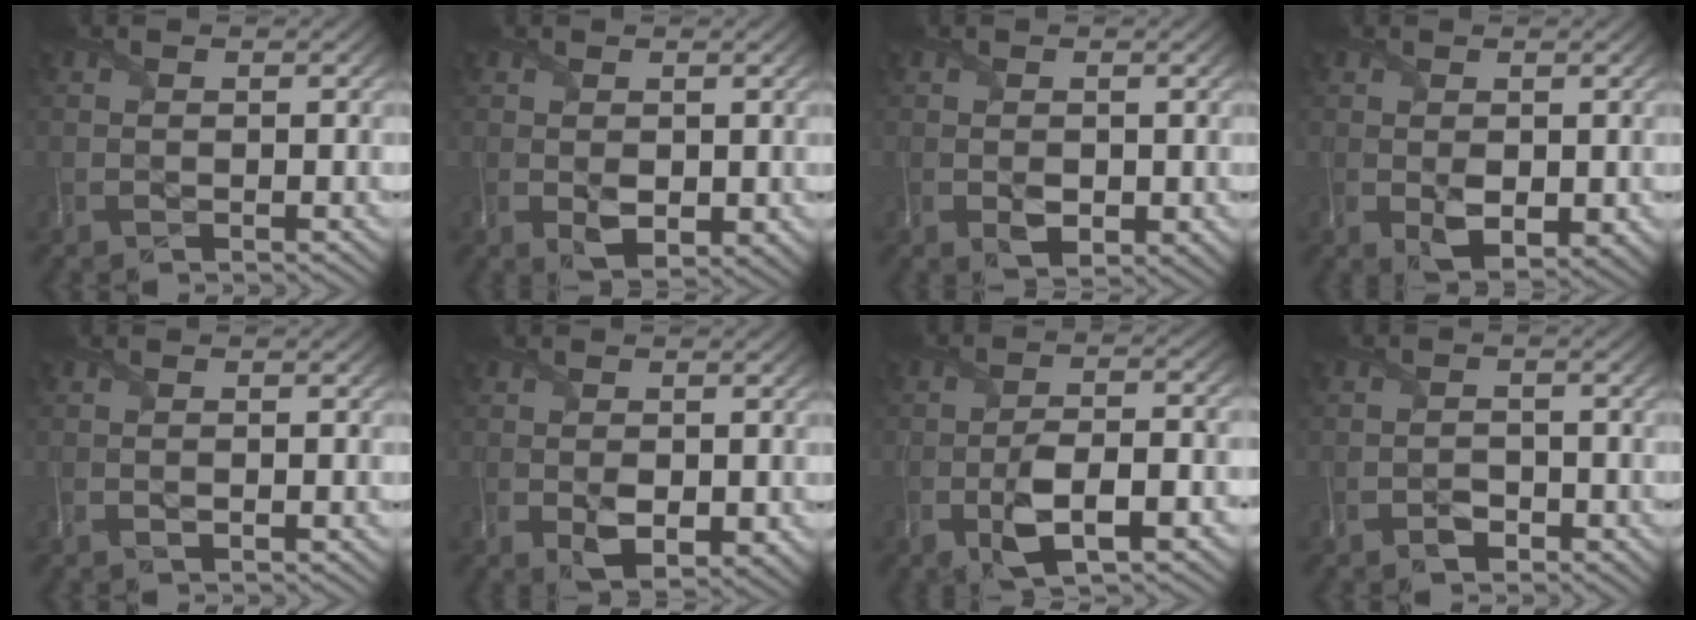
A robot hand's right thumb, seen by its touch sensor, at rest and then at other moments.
{"total": 3.0, "force": [0.1, 2.0, 2.3], "torque": [-0.051, -0.015, 0.008]}
{"total": 2.8, "force": [-0.3, 1.9, 2.0], "torque": [-0.045, -0.015, -0.002]}
{"total": 3.7, "force": [-0.2, 2.3, 2.9], "torque": [-0.060, -0.017, 0.004]}
{"total": 0.9, "force": [-0.4, 0.4, 0.7], "torque": [-0.017, -0.004, -0.007]}
{"total": 3.7, "force": [-0.6, 2.3, 2.9], "torque": [-0.061, -0.018, -0.003]}
{"total": 8.2, "force": [-3.2, 3.1, 6.9], "torque": [-0.129, -0.005, -0.060]}
{"total": 2.1, "force": [-1.5, 1.3, 0.8], "torque": [-0.013, -0.001, -0.029]}